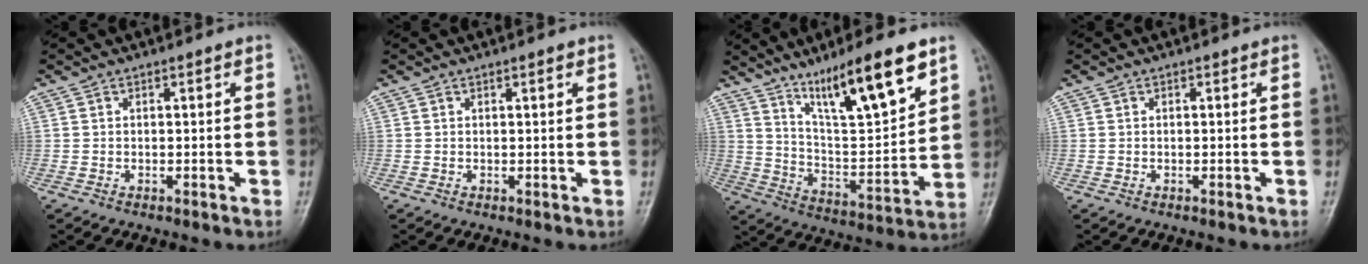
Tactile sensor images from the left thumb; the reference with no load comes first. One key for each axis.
{"total": 0.9, "fx": 0.5, "fy": 0.1, "fz": 0.8, "tx": -0.012, "ty": 0.000, "tz": 0.006}
{"total": 17.6, "fx": 11.0, "fy": 3.5, "fz": 13.3, "tx": -0.199, "ty": -0.055, "tz": 0.200}
{"total": 0.0}